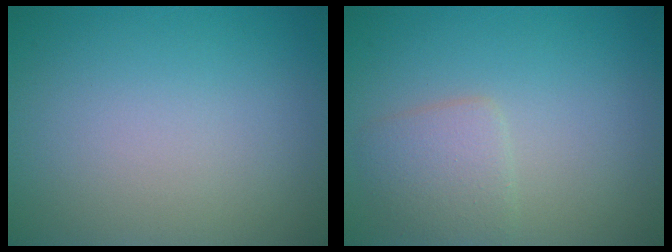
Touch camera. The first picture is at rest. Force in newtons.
{"total": 2.5, "press": 2.5, "slide": 0.1}